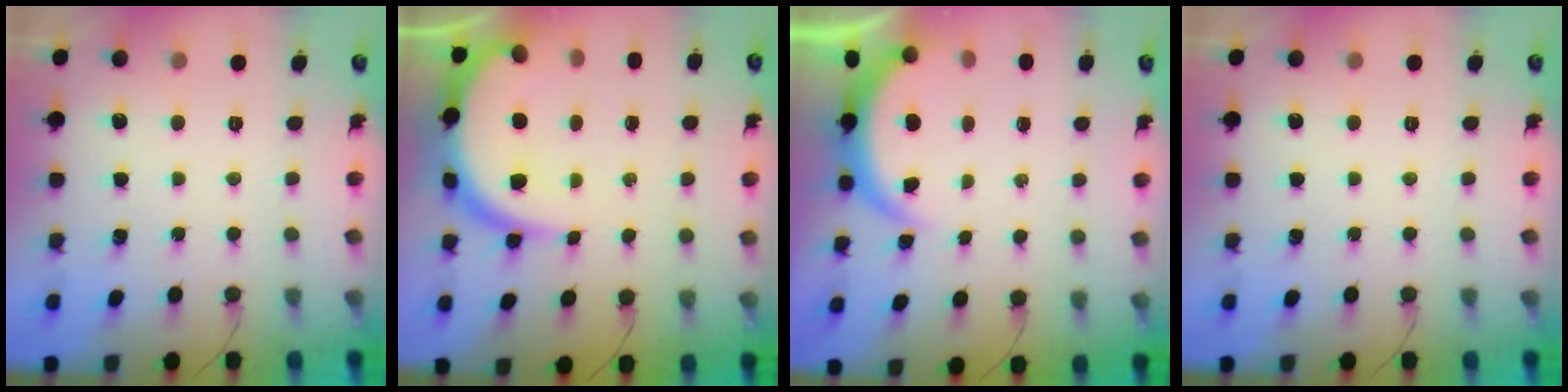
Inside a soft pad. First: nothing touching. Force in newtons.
{"total": 11.3, "press": 11.3, "slide": 0.6}
{"total": 3.9, "press": 3.9, "slide": 0.2}
{"total": 0.0}